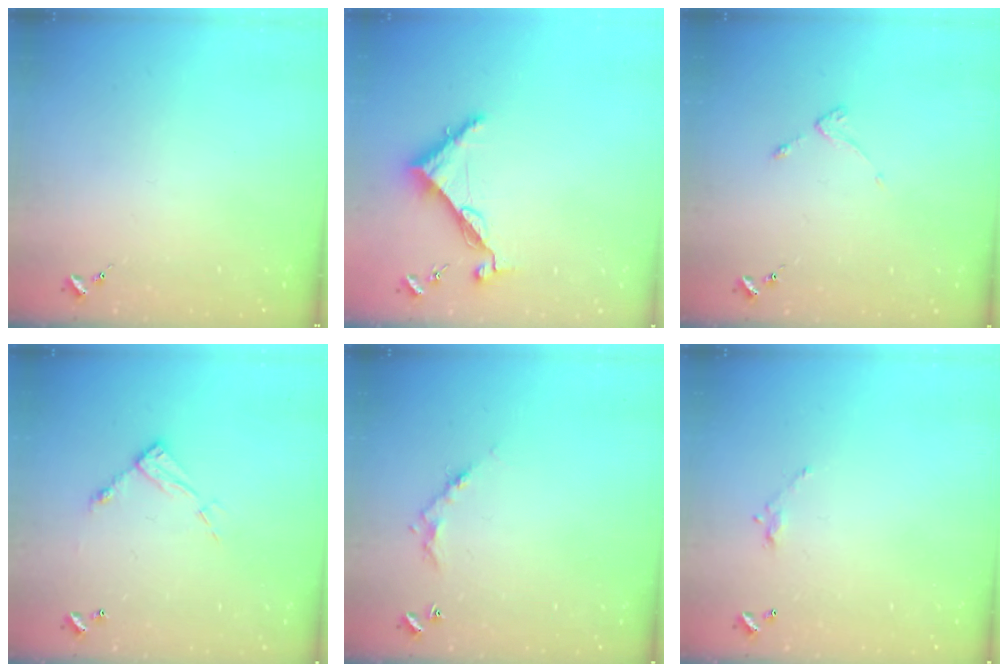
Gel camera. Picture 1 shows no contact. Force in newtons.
{"total": 6.8, "press": 6.8, "slide": 0.3}
{"total": 2.6, "press": 2.6, "slide": 0.5}
{"total": 10.4, "press": 10.3, "slide": 0.7}
{"total": 5.2, "press": 5.2, "slide": 0.3}
{"total": 4.8, "press": 4.8, "slide": 0.3}